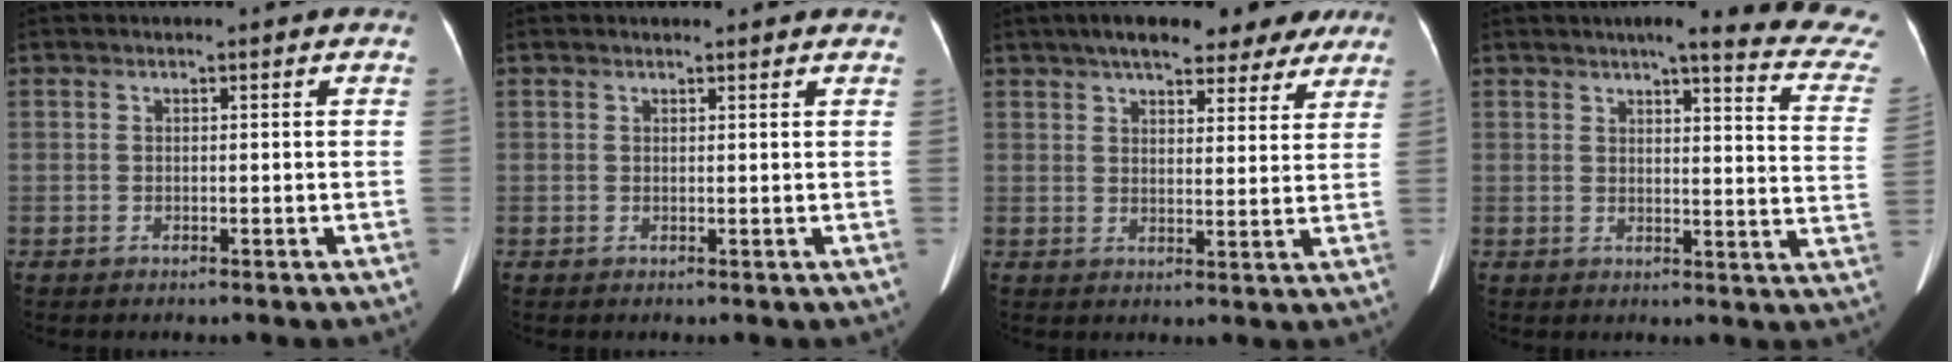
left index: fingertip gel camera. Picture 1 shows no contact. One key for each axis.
{"total": 2.8, "fx": 2.7, "fy": 0.6, "fz": 0.6, "tx": -0.012, "ty": 0.013, "tz": 0.025}
{"total": 15.9, "fx": 12.5, "fy": 5.1, "fz": 8.4, "tx": -0.115, "ty": 0.037, "tz": 0.160}
{"total": 16.5, "fx": 15.1, "fy": 0.3, "fz": 6.9, "tx": -0.074, "ty": -0.074, "tz": 0.150}